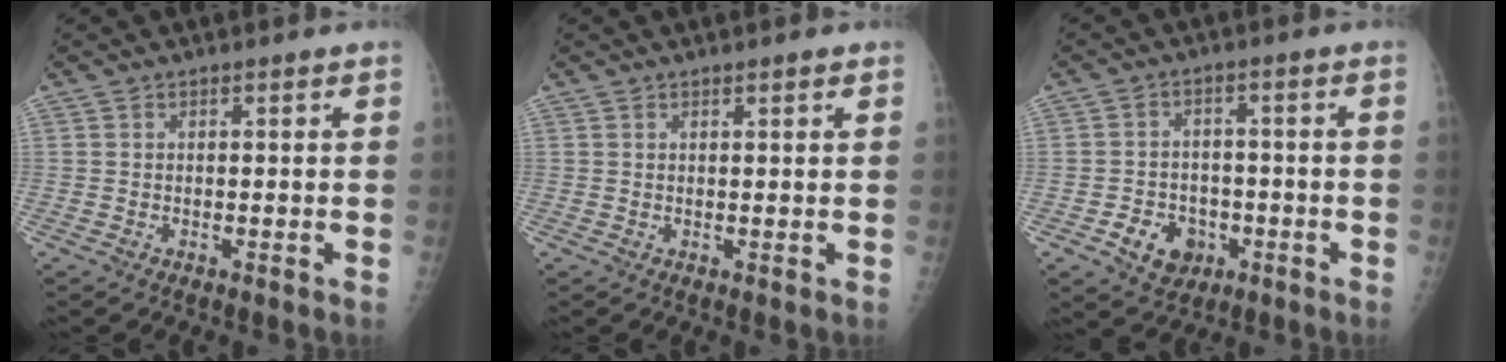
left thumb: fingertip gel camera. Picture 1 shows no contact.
{"total": 1.1, "force": [0.7, 0.1, 0.8], "torque": [-0.010, -0.002, 0.010]}
{"total": 7.2, "force": [-3.0, 5.6, 3.4], "torque": [-0.029, 0.022, -0.041]}